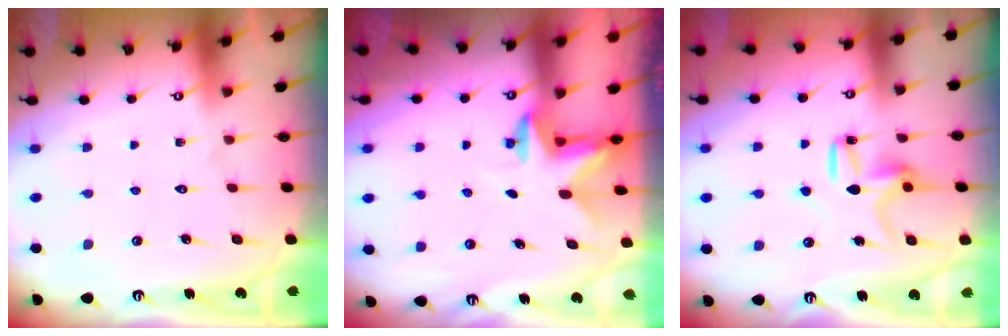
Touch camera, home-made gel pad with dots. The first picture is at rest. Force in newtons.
{"total": 2.4, "press": 2.4, "slide": 0.4}
{"total": 9.9, "press": 9.9, "slide": 0.6}